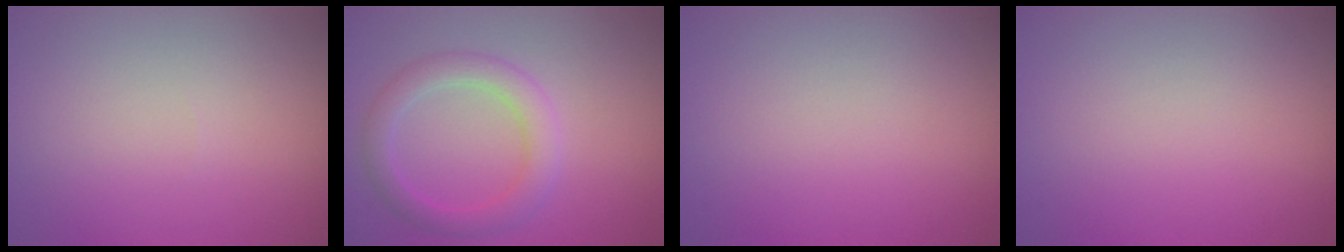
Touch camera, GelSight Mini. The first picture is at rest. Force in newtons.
{"total": 3.3, "press": 3.3, "slide": 0.2}
{"total": 0.0}
{"total": 0.0}